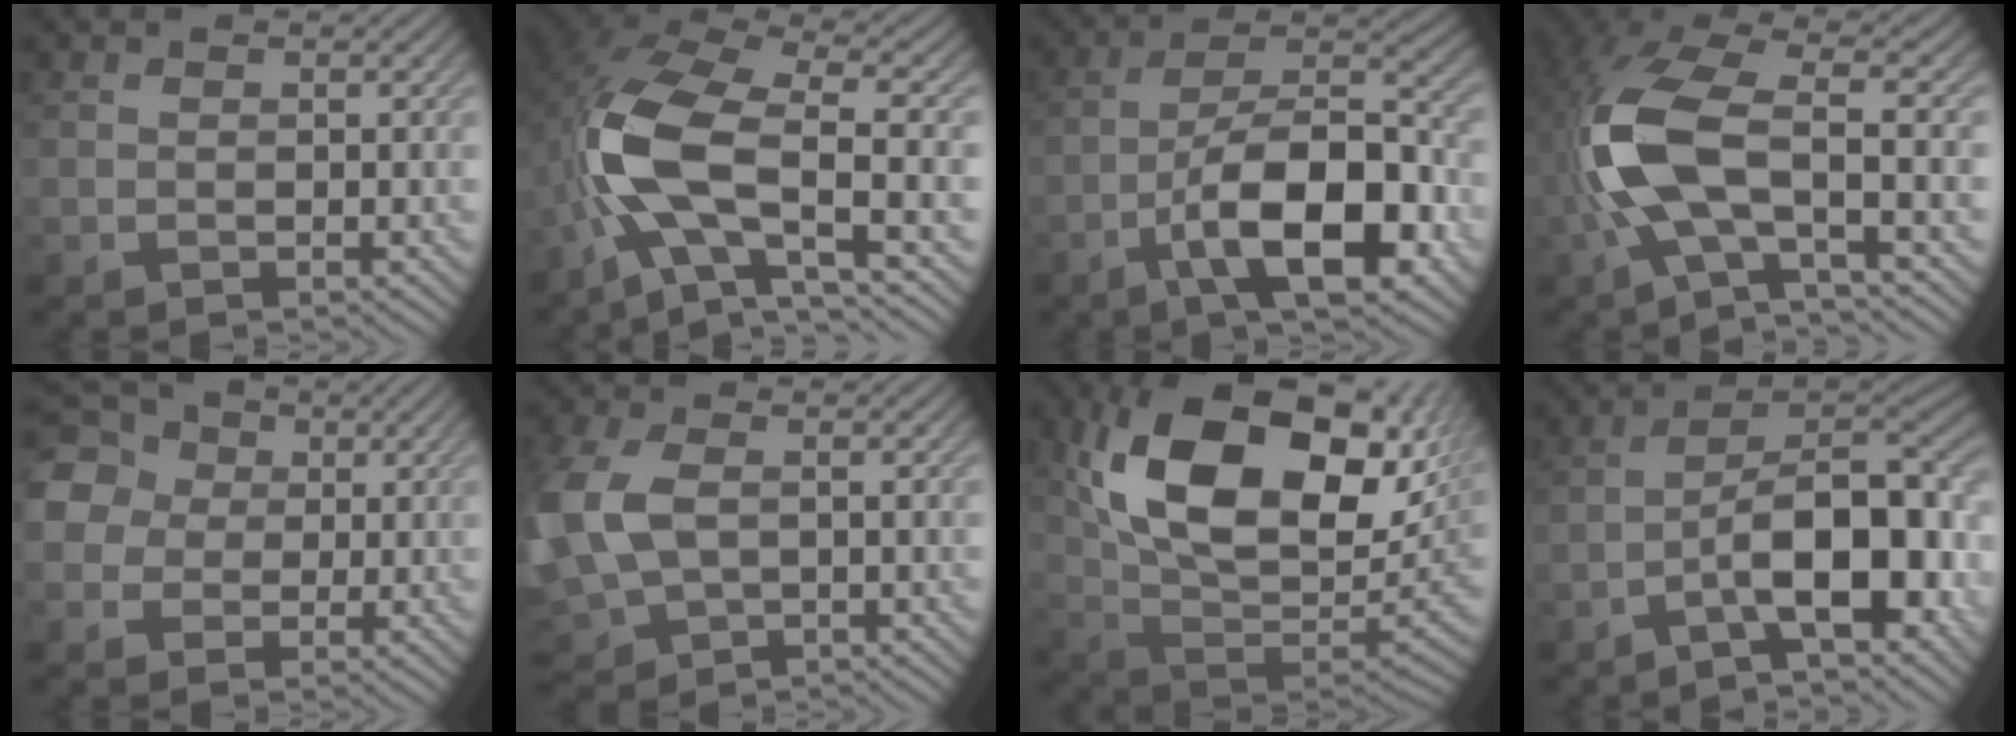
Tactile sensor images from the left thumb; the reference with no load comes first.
{"total": 13.8, "force": [-3.4, 5.7, 12.1], "torque": [-0.261, -0.012, -0.072]}
{"total": 13.5, "force": [-6.2, 5.2, 10.9], "torque": [-0.179, 0.000, -0.110]}
{"total": 12.2, "force": [-2.1, 4.5, 11.2], "torque": [-0.253, -0.002, -0.050]}
{"total": 10.4, "force": [2.5, 9.1, 4.3], "torque": [-0.141, 0.030, 0.030]}
{"total": 10.4, "force": [-0.1, 6.8, 7.9], "torque": [-0.238, -0.006, 0.009]}
{"total": 19.6, "force": [7.2, 11.2, 14.4], "torque": [-0.267, 0.006, 0.132]}
{"total": 12.9, "force": [-5.3, 4.9, 10.7], "torque": [-0.143, 0.008, -0.090]}